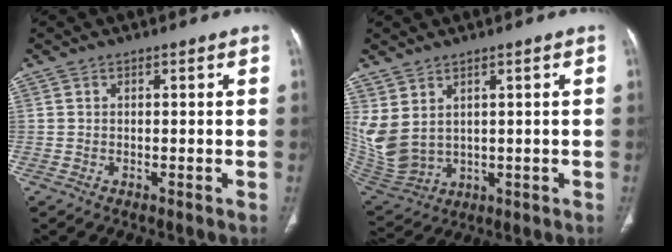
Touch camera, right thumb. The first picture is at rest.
{"total": 10.6, "force": [3.4, 6.8, 7.4], "torque": [-0.164, -0.015, 0.093]}